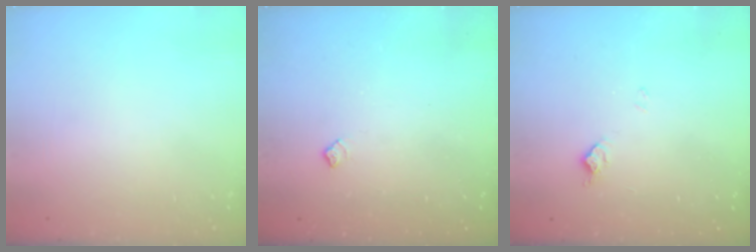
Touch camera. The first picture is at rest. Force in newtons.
{"total": 5.1, "press": 5.0, "slide": 0.6}
{"total": 6.3, "press": 6.3, "slide": 0.7}